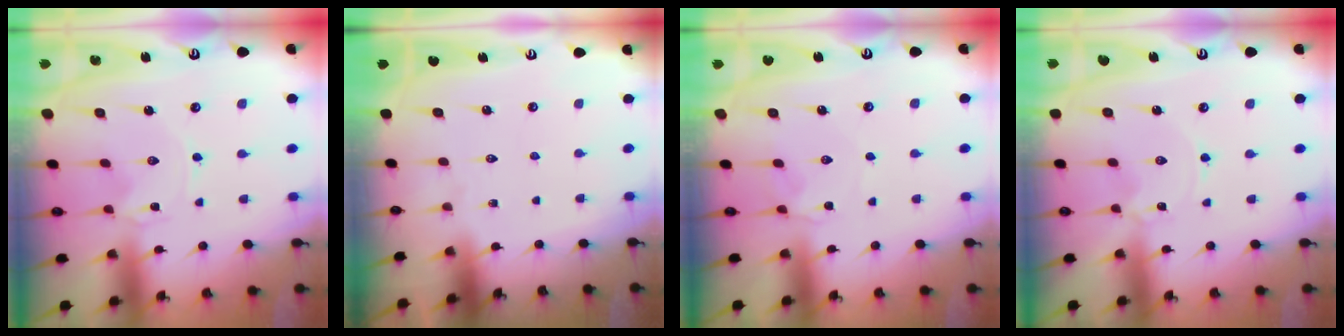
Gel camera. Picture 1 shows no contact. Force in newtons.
{"total": 0.0}
{"total": 3.3, "press": 3.3, "slide": 0.5}
{"total": 0.0}